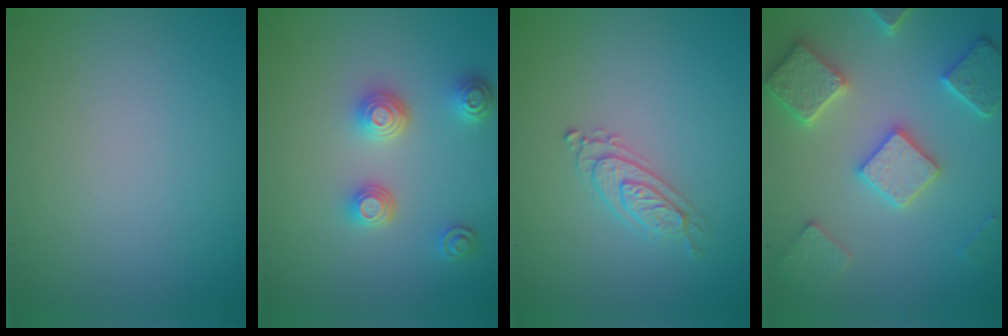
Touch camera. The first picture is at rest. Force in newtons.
{"total": 3.4, "press": 3.0, "slide": 1.4}
{"total": 2.2, "press": 2.0, "slide": 0.8}
{"total": 5.8, "press": 5.7, "slide": 1.4}